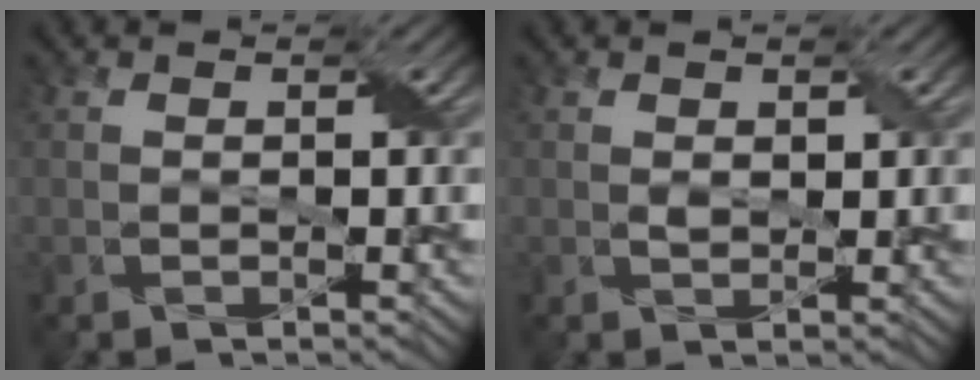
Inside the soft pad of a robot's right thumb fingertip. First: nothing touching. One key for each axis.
{"total": 1.1, "fx": 0.5, "fy": 0.7, "fz": 0.7, "tx": -0.017, "ty": -0.002, "tz": 0.012}